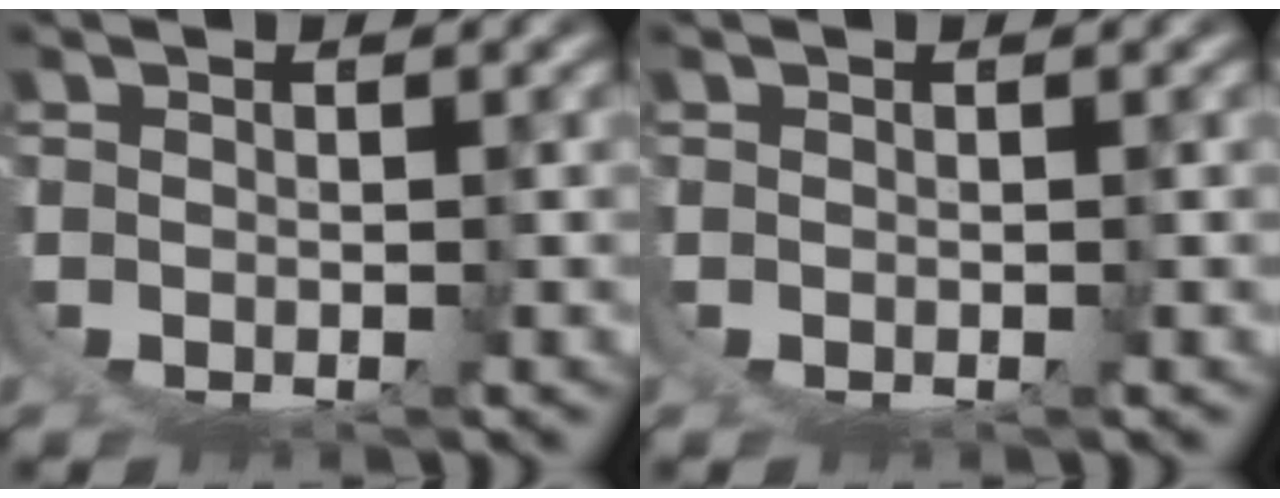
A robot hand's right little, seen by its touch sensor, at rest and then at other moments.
{"total": 0.0}